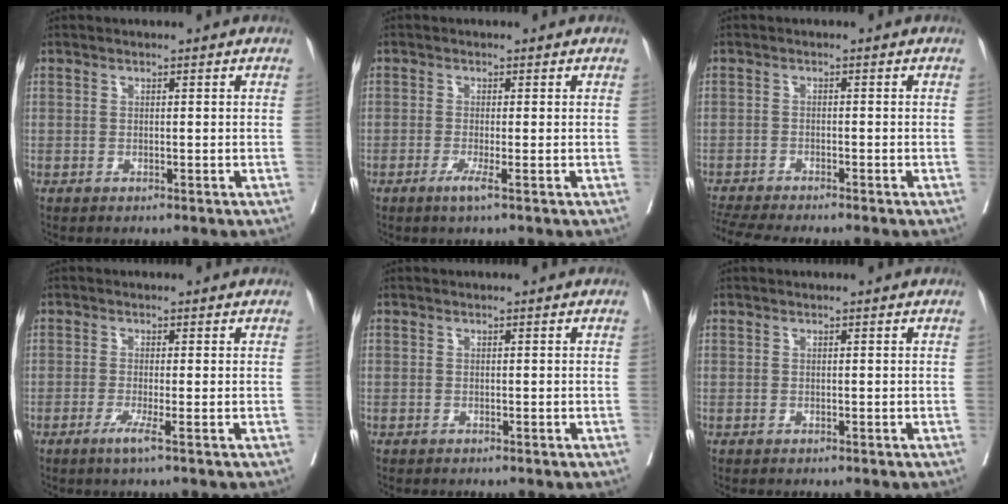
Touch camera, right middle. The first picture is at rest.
{"total": 2.0, "force": [-0.6, -1.2, 1.5], "torque": [-0.026, -0.006, -0.015]}
{"total": 7.3, "force": [-6.4, -1.2, 3.2], "torque": [-0.046, -0.014, -0.107]}
{"total": 2.3, "force": [-0.8, -1.3, 1.7], "torque": [-0.031, -0.006, -0.019]}
{"total": 0.0}
{"total": 0.0}